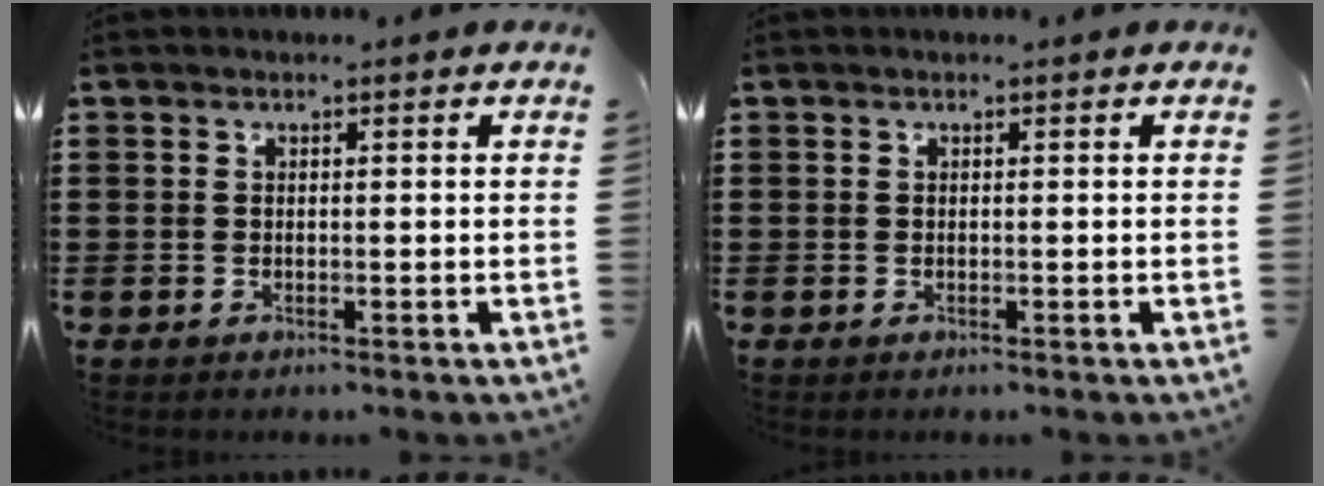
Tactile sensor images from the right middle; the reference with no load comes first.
{"total": 0.0}